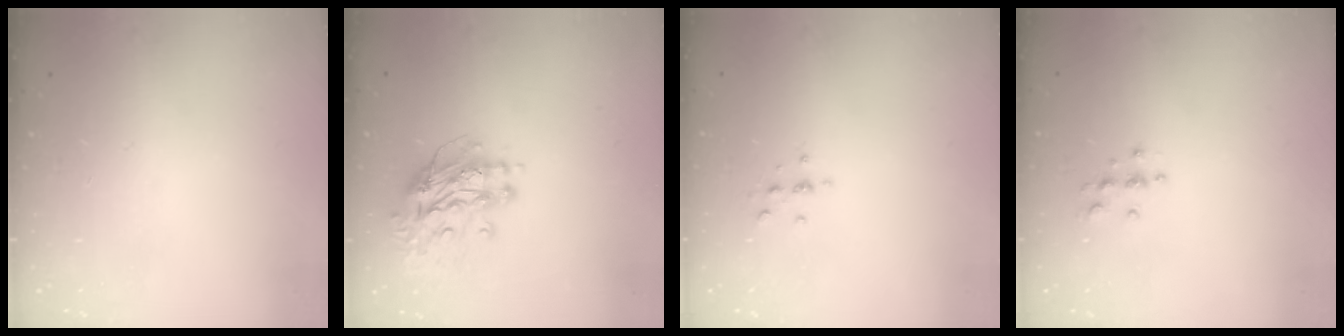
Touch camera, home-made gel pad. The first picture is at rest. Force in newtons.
{"total": 12.5, "press": 12.4, "slide": 1.2}
{"total": 3.0, "press": 3.0, "slide": 0.3}
{"total": 3.3, "press": 3.3, "slide": 0.4}